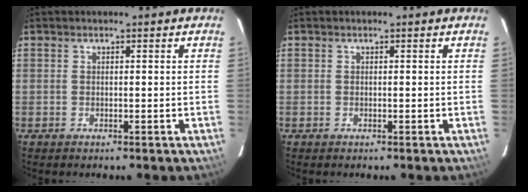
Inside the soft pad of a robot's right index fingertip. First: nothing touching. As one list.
[{"total": 0.0}]